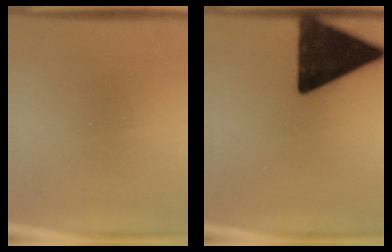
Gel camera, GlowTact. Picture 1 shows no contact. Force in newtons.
{"total": 17.1}